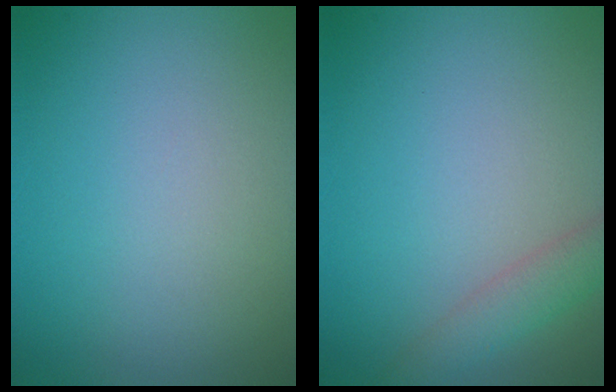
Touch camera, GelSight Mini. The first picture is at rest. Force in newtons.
{"total": 2.3, "press": 2.3, "slide": 0.1}